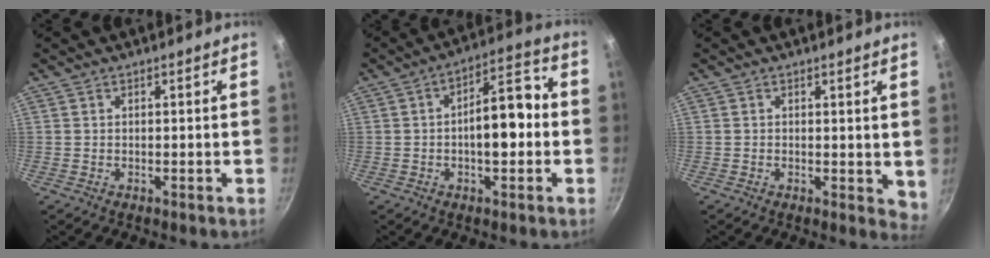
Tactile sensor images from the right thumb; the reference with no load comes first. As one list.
[{"total": 10.6, "force": [-1.1, 4.9, 9.3], "torque": [-0.116, 0.042, -0.023]}, {"total": 3.4, "force": [0.8, 2.0, 2.7], "torque": [-0.026, -0.004, 0.010]}]